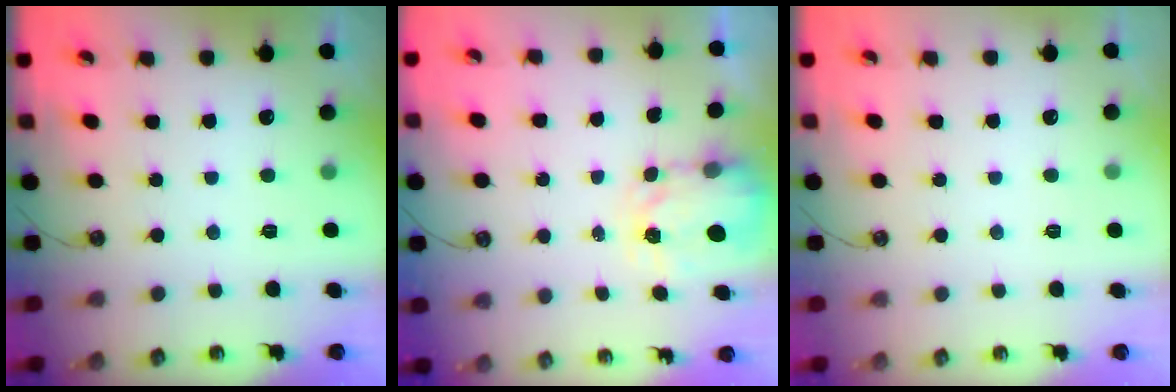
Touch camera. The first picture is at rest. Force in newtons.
{"total": 3.3, "press": 3.3, "slide": 0.4}
{"total": 0.0}